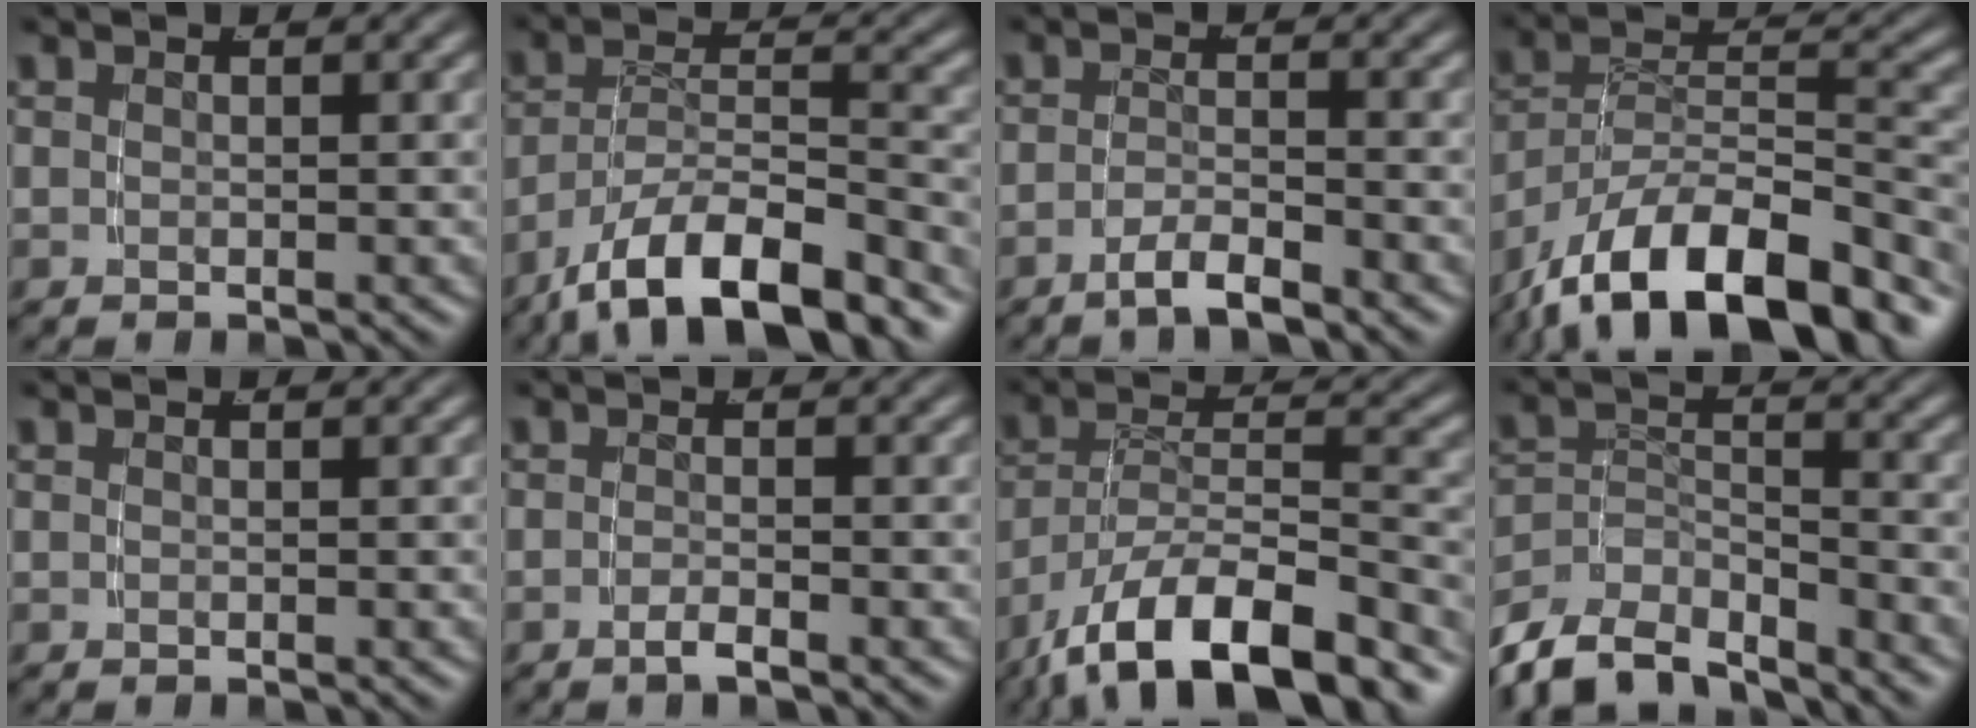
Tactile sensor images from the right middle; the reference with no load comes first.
{"total": 10.2, "force": [-7.4, 4.1, 5.7], "torque": [-0.079, -0.017, -0.110]}
{"total": 2.8, "force": [-2.5, -0.1, 1.3], "torque": [-0.024, -0.002, -0.044]}
{"total": 13.6, "force": [-8.1, 7.2, 8.2], "torque": [-0.139, -0.038, -0.111]}
{"total": 0.0}
{"total": 1.5, "force": [-1.3, -0.3, 0.7], "torque": [-0.014, 0.000, -0.024]}
{"total": 11.3, "force": [-7.8, 4.7, 6.7], "torque": [-0.109, -0.027, -0.106]}
{"total": 8.4, "force": [-6.2, 4.6, 3.4], "torque": [-0.080, -0.042, -0.091]}